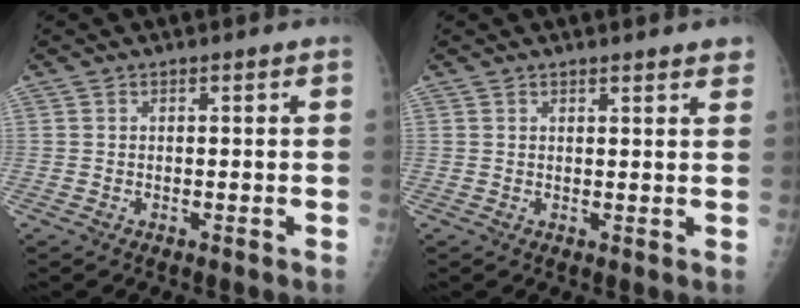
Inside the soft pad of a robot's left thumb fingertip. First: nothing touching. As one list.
[{"total": 3.4, "force": [3.0, 0.4, 1.6], "torque": [-0.011, -0.010, 0.030]}]